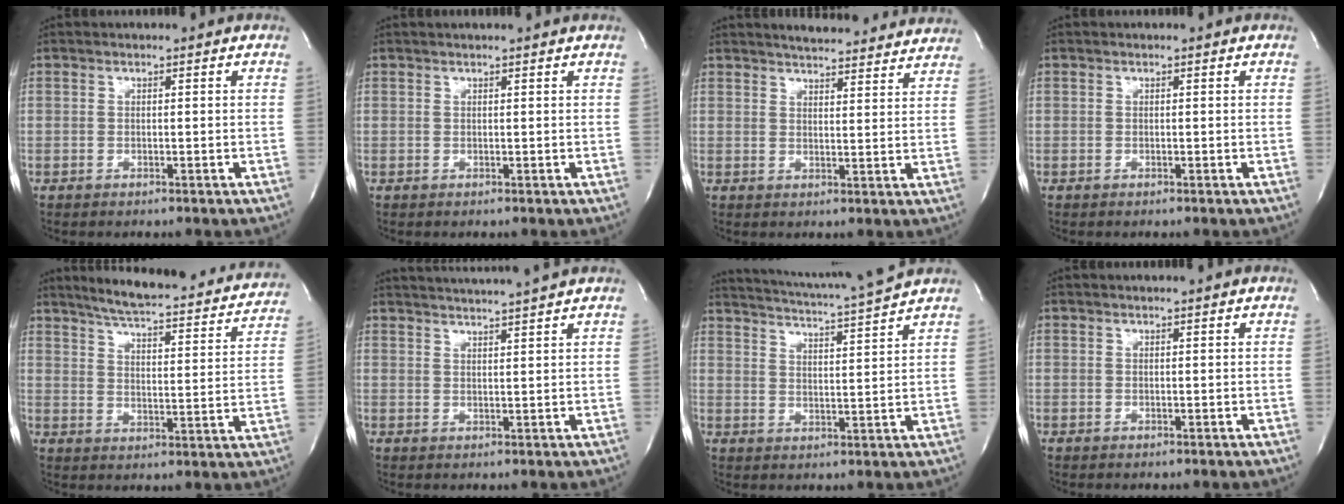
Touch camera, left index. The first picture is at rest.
{"total": 3.0, "force": [2.7, -0.3, 1.1], "torque": [-0.016, 0.018, 0.033]}
{"total": 16.4, "force": [15.4, 2.6, 5.1], "torque": [-0.061, 0.005, 0.185]}
{"total": 0.0}
{"total": 24.3, "force": [21.9, 3.6, 9.8], "torque": [-0.144, -0.036, 0.269]}
{"total": 8.2, "force": [7.5, -1.7, 2.7], "torque": [-0.046, 0.005, 0.107]}
{"total": 12.2, "force": [11.4, -1.9, 3.9], "torque": [-0.080, -0.029, 0.167]}
{"total": 0.8, "force": [0.7, -0.2, 0.3], "torque": [-0.007, -0.001, 0.014]}